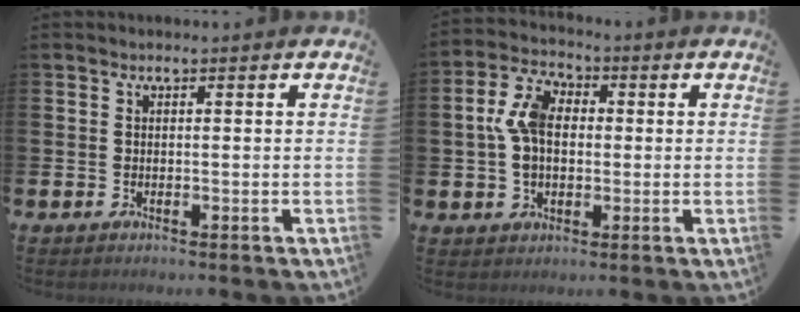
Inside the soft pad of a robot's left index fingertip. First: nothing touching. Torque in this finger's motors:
{"motor_torque": [1.46, 0.18, 0.19, 0.02]}